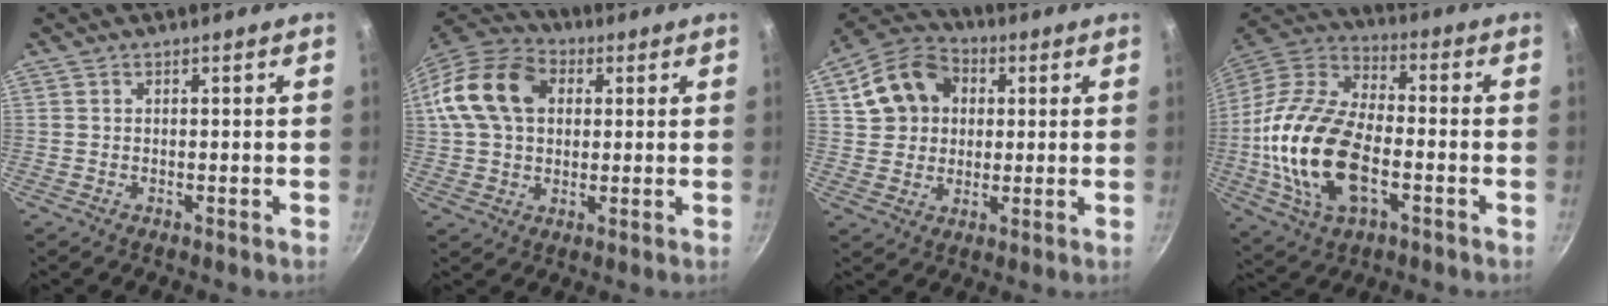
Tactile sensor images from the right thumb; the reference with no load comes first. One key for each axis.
{"total": 16.2, "fx": 3.6, "fy": 11.8, "fz": 10.5, "tx": -0.183, "ty": 0.023, "tz": 0.050}
{"total": 13.0, "fx": 3.2, "fy": 10.7, "fz": 6.6, "tx": -0.095, "ty": 0.017, "tz": 0.045}
{"total": 22.4, "fx": -4.5, "fy": 12.4, "fz": 18.2, "tx": -0.350, "ty": 0.028, "tz": -0.091}